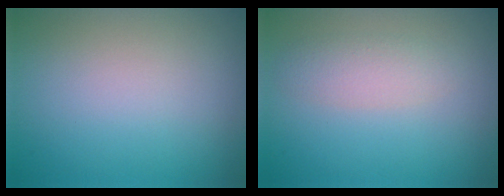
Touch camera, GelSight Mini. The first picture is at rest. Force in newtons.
{"total": 2.1, "press": 2.1, "slide": 0.1}